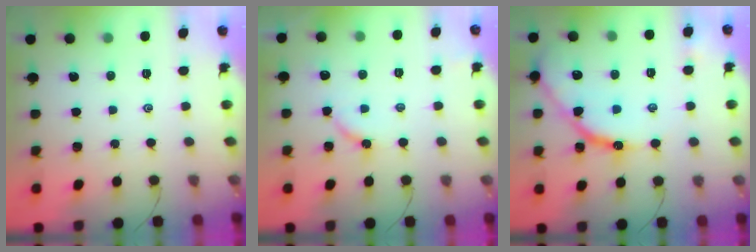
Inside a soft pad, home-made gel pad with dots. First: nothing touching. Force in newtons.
{"total": 5.0, "press": 5.0, "slide": 0.6}
{"total": 14.2, "press": 14.2, "slide": 0.9}